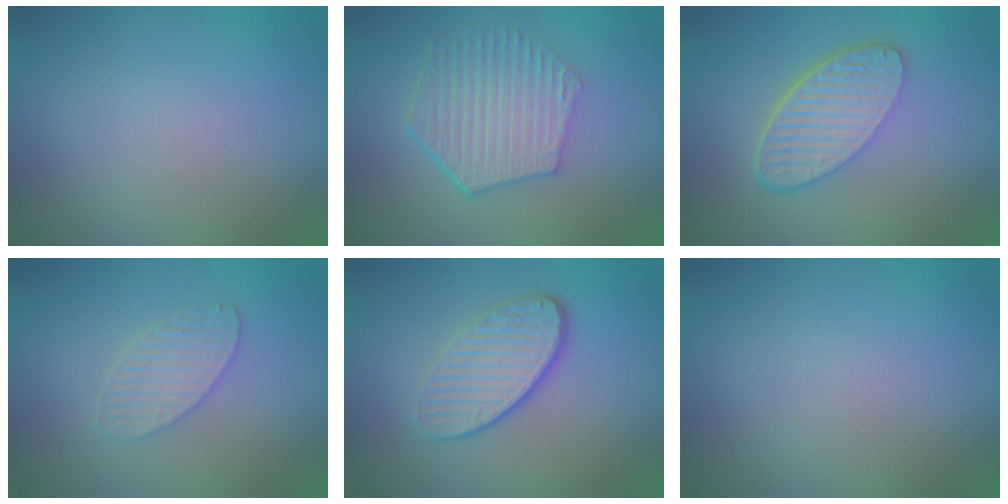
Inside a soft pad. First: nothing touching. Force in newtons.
{"total": 5.7, "press": 4.3, "slide": 3.8}
{"total": 5.9, "press": 4.2, "slide": 4.1}
{"total": 2.3, "press": 2.3, "slide": 0.2}
{"total": 4.1, "press": 3.1, "slide": 2.7}
{"total": 0.0}